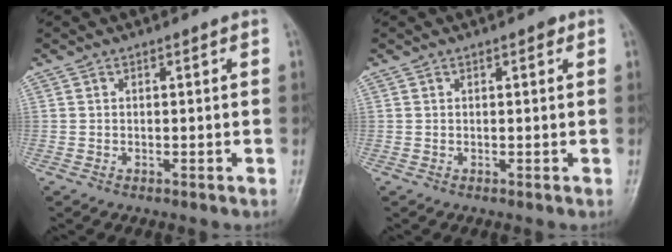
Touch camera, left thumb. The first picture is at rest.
{"total": 0.9, "force": [0.5, 0.4, 0.7], "torque": [-0.008, 0.001, 0.003]}